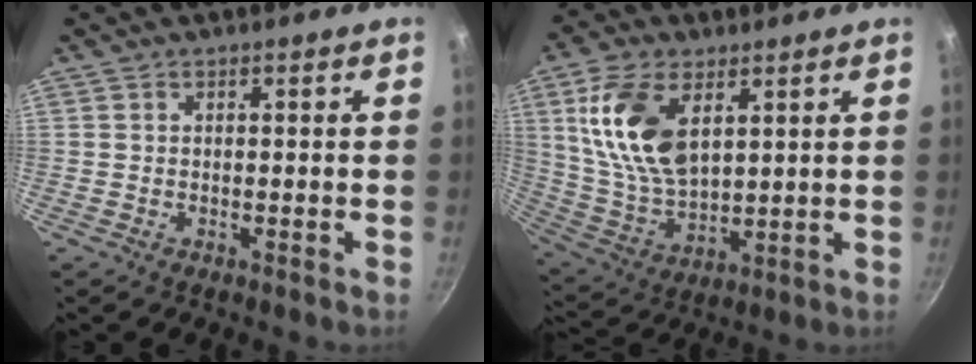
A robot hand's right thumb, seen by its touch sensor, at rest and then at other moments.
{"total": 15.8, "force": [5.5, 8.9, 11.9], "torque": [-0.216, -0.021, 0.118]}